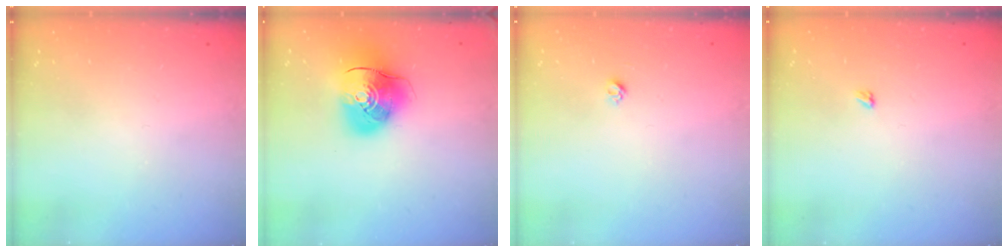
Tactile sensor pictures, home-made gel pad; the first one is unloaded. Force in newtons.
{"total": 12.8, "press": 12.6, "slide": 2.1}
{"total": 3.6, "press": 3.6, "slide": 0.3}
{"total": 2.4, "press": 2.4, "slide": 0.4}